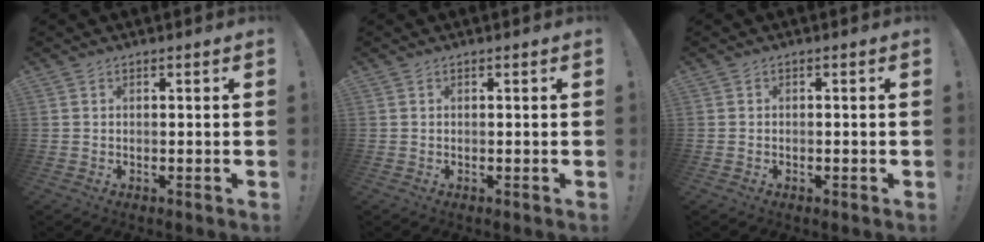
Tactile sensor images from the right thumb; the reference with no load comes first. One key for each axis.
{"total": 0.0}
{"total": 0.7, "fx": -0.6, "fy": 0.3, "fz": 0.3, "tx": -0.010, "ty": 0.003, "tz": -0.009}